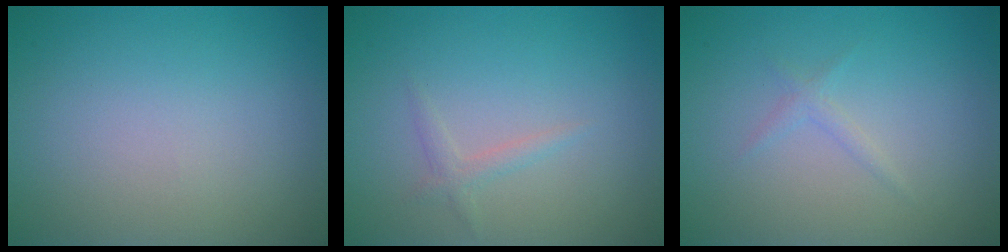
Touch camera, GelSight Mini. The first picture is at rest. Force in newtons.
{"total": 1.1, "press": 1.1, "slide": 0.0}
{"total": 0.9, "press": 0.9, "slide": 0.0}